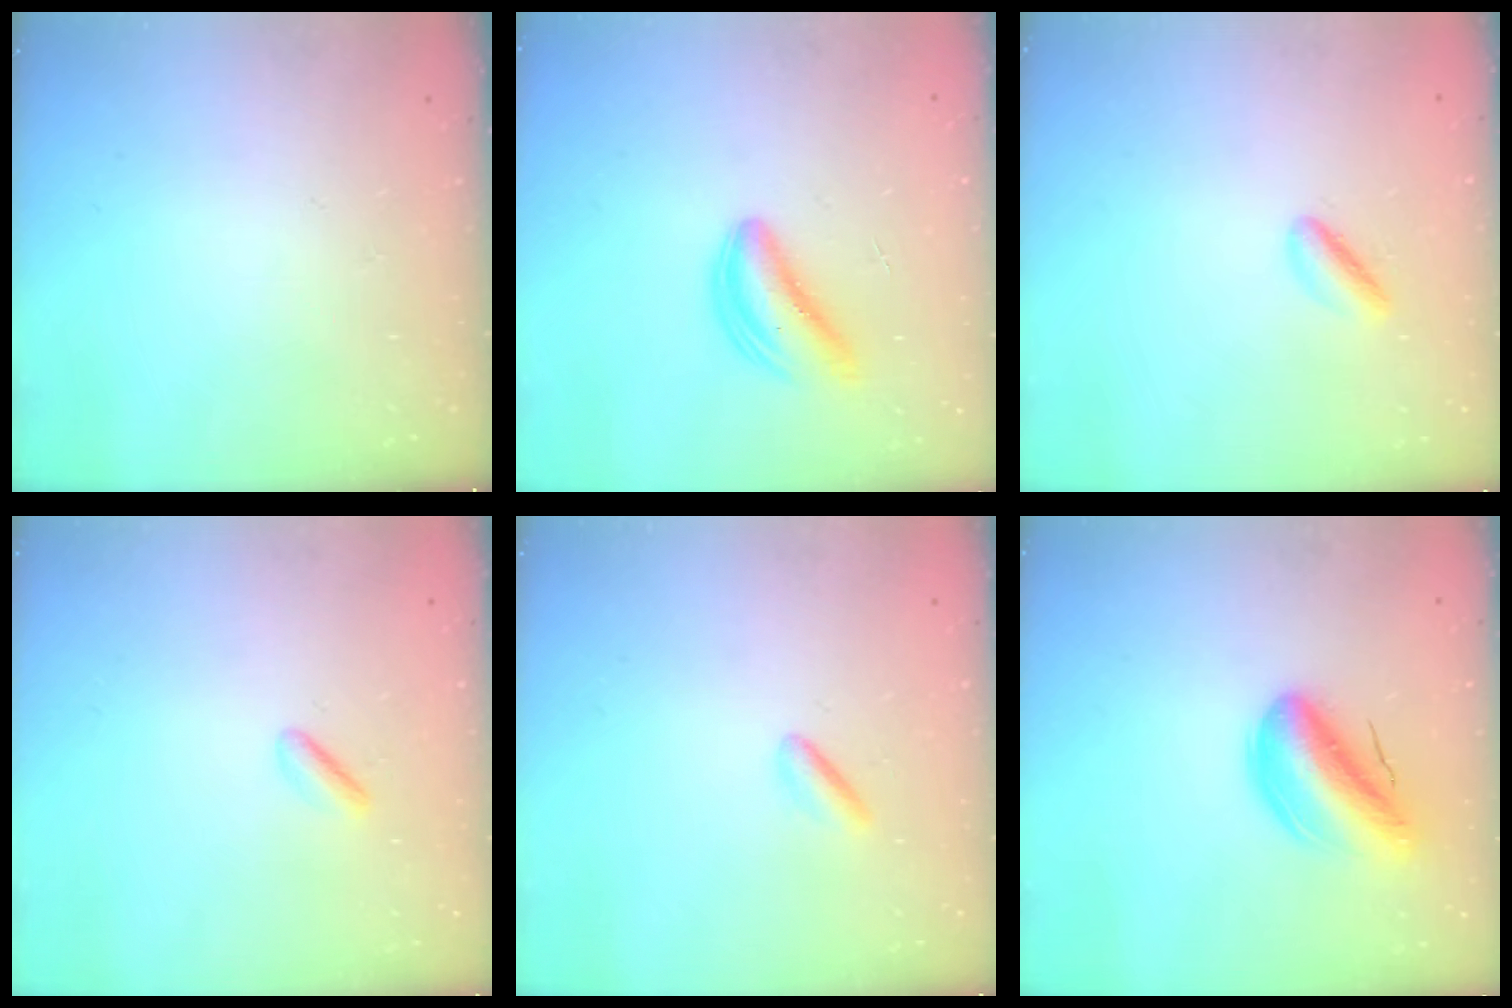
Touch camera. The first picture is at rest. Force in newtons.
{"total": 5.4, "press": 5.3, "slide": 1.1}
{"total": 3.3, "press": 3.1, "slide": 1.2}
{"total": 1.4, "press": 1.1, "slide": 0.8}
{"total": 2.2, "press": 2.1, "slide": 0.8}
{"total": 12.7, "press": 12.2, "slide": 3.6}